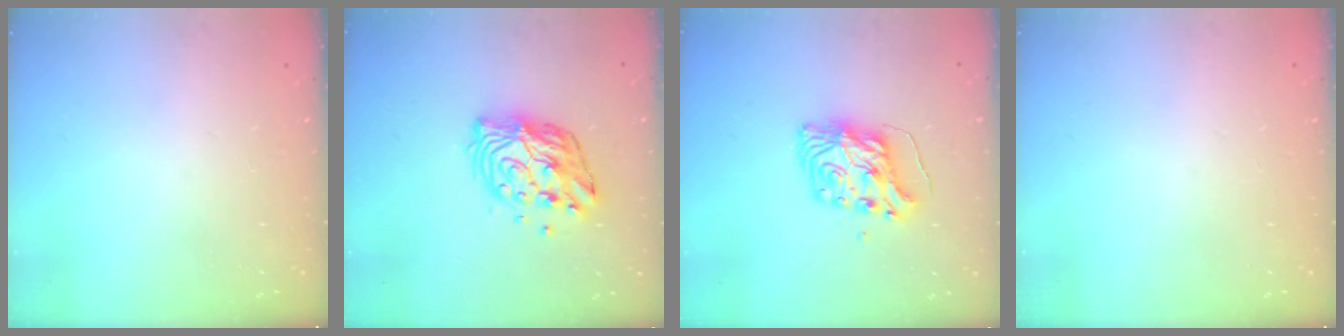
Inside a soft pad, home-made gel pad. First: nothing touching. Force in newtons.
{"total": 11.7, "press": 11.7, "slide": 1.1}
{"total": 9.2, "press": 9.1, "slide": 1.3}
{"total": 0.0}